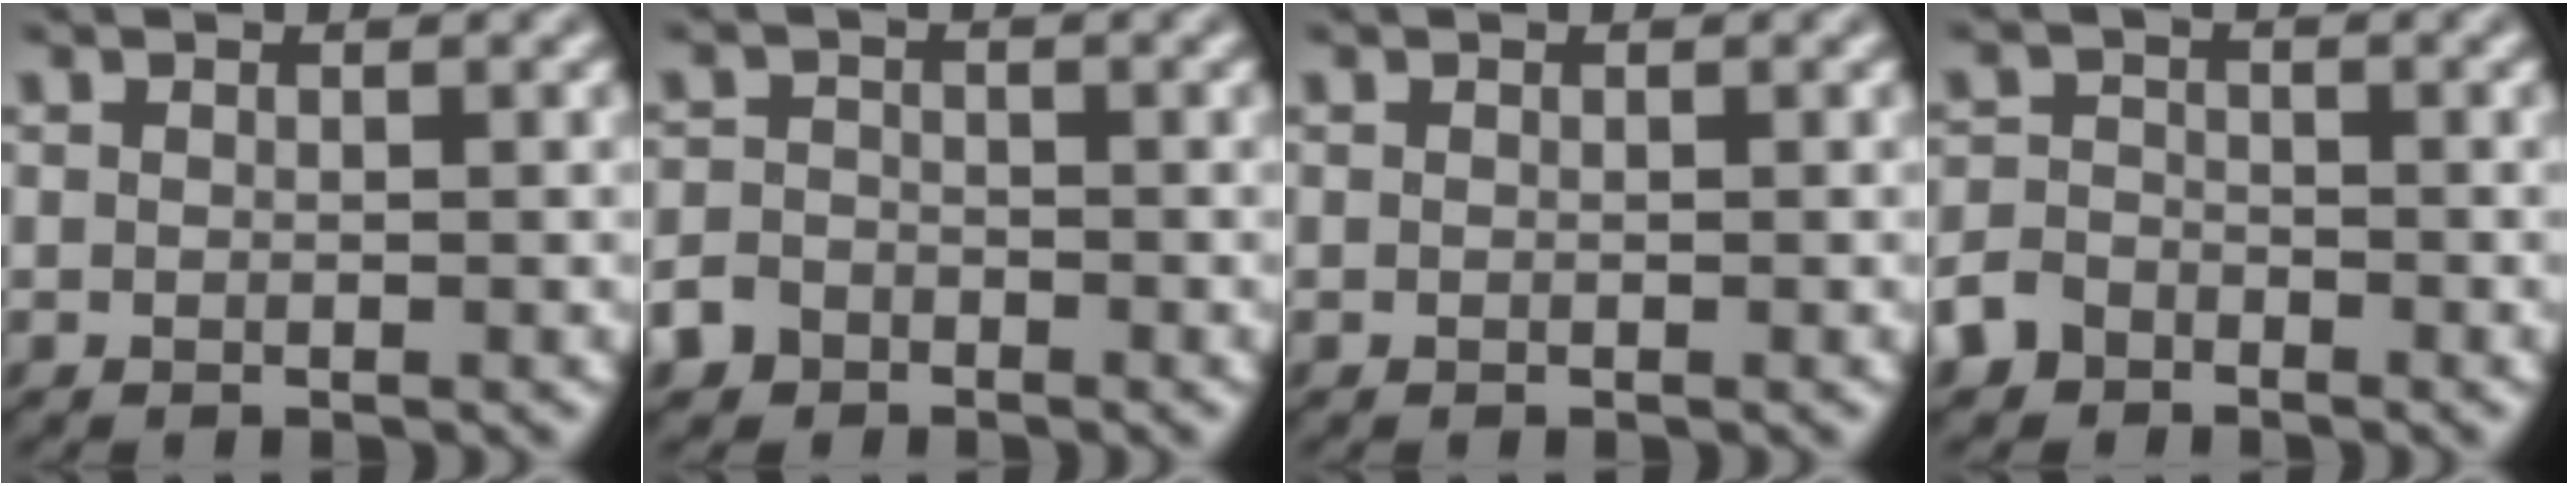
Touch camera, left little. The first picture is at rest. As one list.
[{"total": 4.1, "force": [-2.8, 2.9, 0.7], "torque": [-0.002, -0.011, -0.057]}, {"total": 0.0}, {"total": 3.8, "force": [-2.8, 2.5, 0.7], "torque": [-0.003, -0.010, -0.058]}]